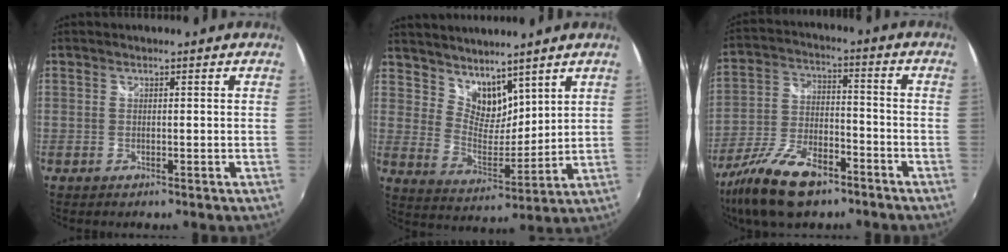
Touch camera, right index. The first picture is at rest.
{"total": 9.0, "force": [7.2, 4.3, 3.2], "torque": [-0.051, -0.001, 0.139]}
{"total": 15.6, "force": [-10.5, 6.7, 9.5], "torque": [-0.208, -0.023, -0.192]}